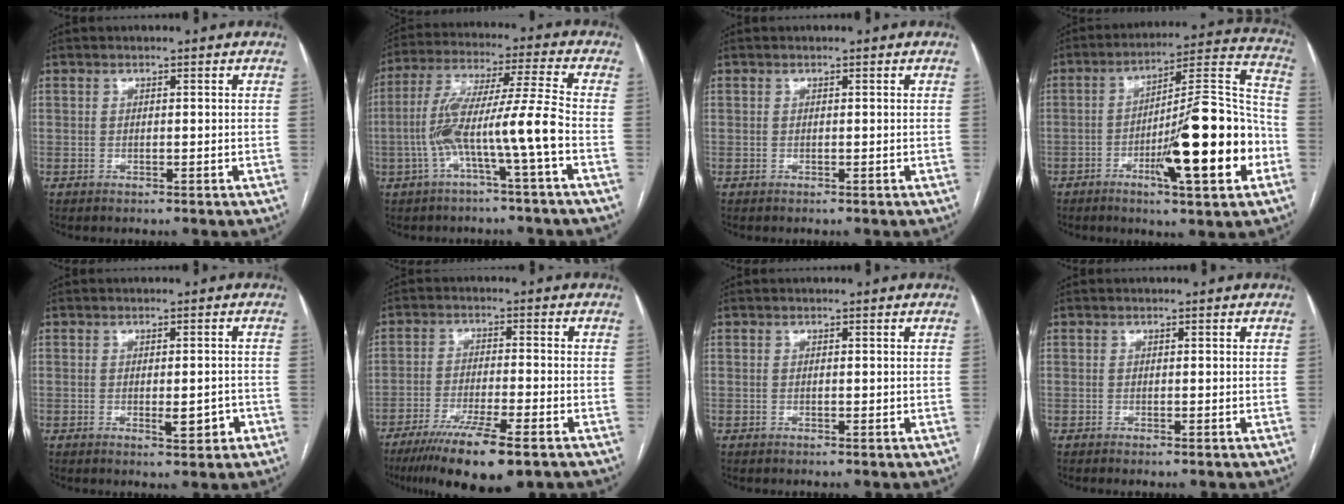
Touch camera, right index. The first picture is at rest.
{"total": 11.4, "force": [-3.5, -0.7, 10.8], "torque": [-0.217, 0.027, -0.066]}
{"total": 0.0}
{"total": 19.3, "force": [-6.0, 2.2, 18.2], "torque": [-0.265, 0.007, -0.088]}
{"total": 3.4, "force": [-1.2, 1.0, 3.0], "torque": [-0.041, -0.001, -0.013]}
{"total": 12.4, "force": [-8.4, 1.2, 9.0], "torque": [-0.151, -0.032, -0.134]}
{"total": 0.0}
{"total": 0.6, "force": [-0.3, 0.0, 0.4], "torque": [-0.007, -0.001, -0.006]}